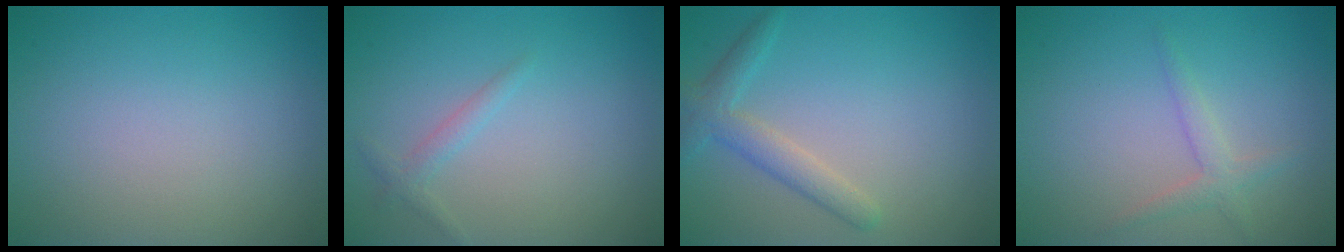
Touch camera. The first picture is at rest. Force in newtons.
{"total": 1.1, "press": 1.1, "slide": 0.0}
{"total": 2.7, "press": 2.7, "slide": 0.1}
{"total": 1.7, "press": 1.6, "slide": 0.1}